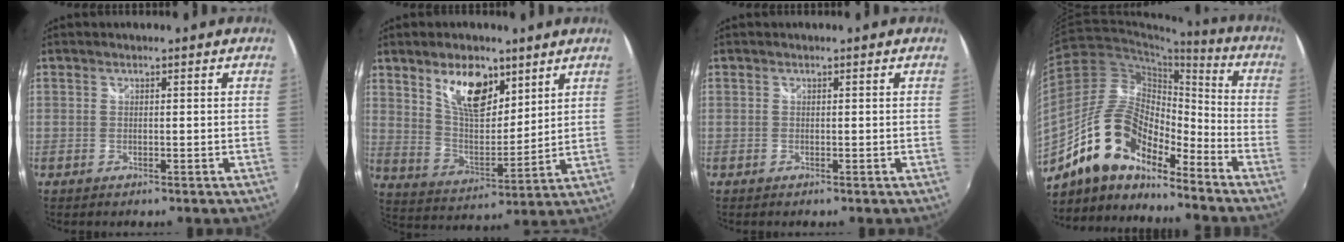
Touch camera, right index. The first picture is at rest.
{"total": 12.3, "force": [7.2, 5.9, 8.0], "torque": [-0.133, 0.000, 0.136]}
{"total": 0.0}
{"total": 15.8, "force": [-12.2, 6.3, 7.9], "torque": [-0.152, 0.012, -0.232]}